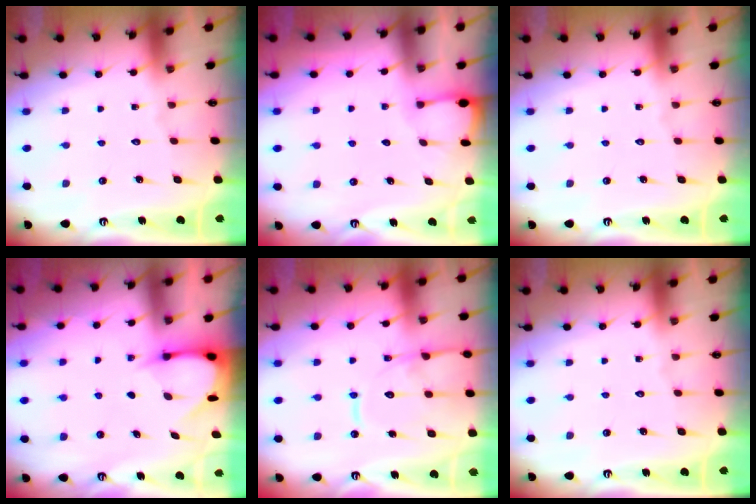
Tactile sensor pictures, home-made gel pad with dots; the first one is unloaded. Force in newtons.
{"total": 2.0, "press": 2.0, "slide": 0.2}
{"total": 0.0}
{"total": 3.7, "press": 3.7, "slide": 0.3}
{"total": 13.7, "press": 13.6, "slide": 1.4}
{"total": 0.0}